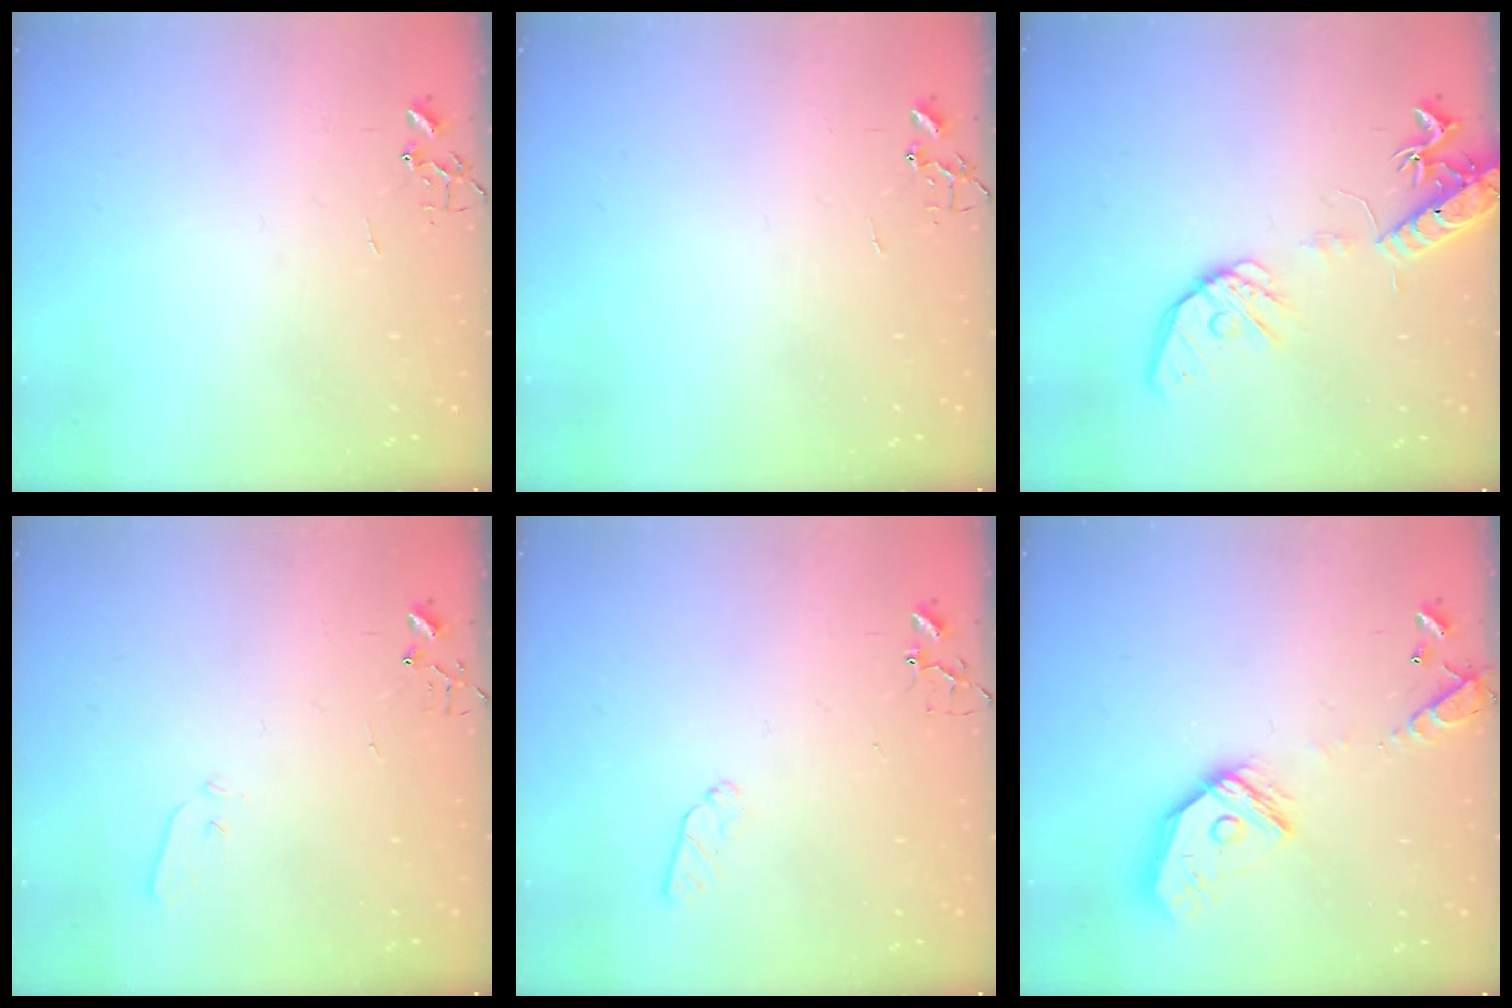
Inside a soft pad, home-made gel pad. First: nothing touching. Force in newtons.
{"total": 0.0}
{"total": 16.5, "press": 16.2, "slide": 2.8}
{"total": 3.6, "press": 3.5, "slide": 0.6}
{"total": 5.3, "press": 5.2, "slide": 0.7}
{"total": 16.2, "press": 16.1, "slide": 2.1}